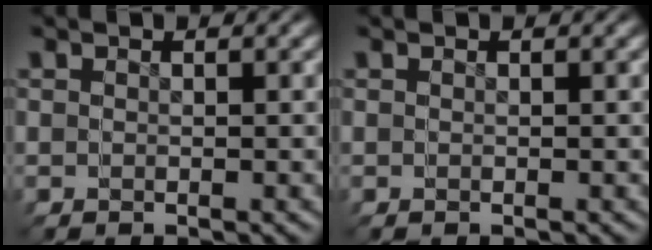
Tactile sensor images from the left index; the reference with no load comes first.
{"total": 0.0}